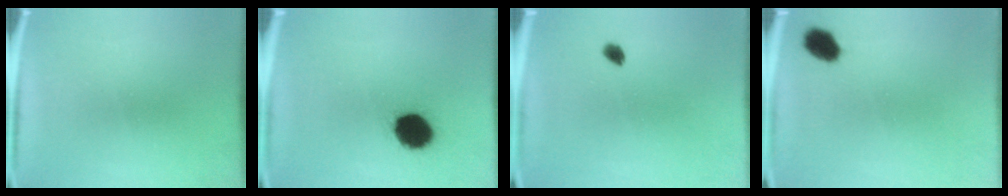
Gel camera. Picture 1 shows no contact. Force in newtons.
{"total": 12.3}
{"total": 1.7}
{"total": 4.6}